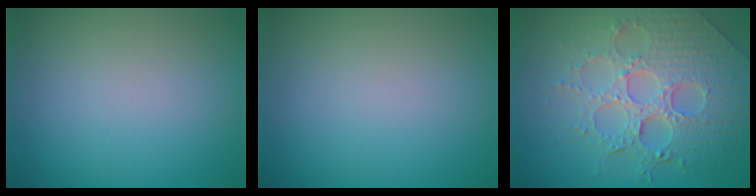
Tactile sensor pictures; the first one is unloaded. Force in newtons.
{"total": 0.0}
{"total": 8.1, "press": 5.9, "slide": 5.5}